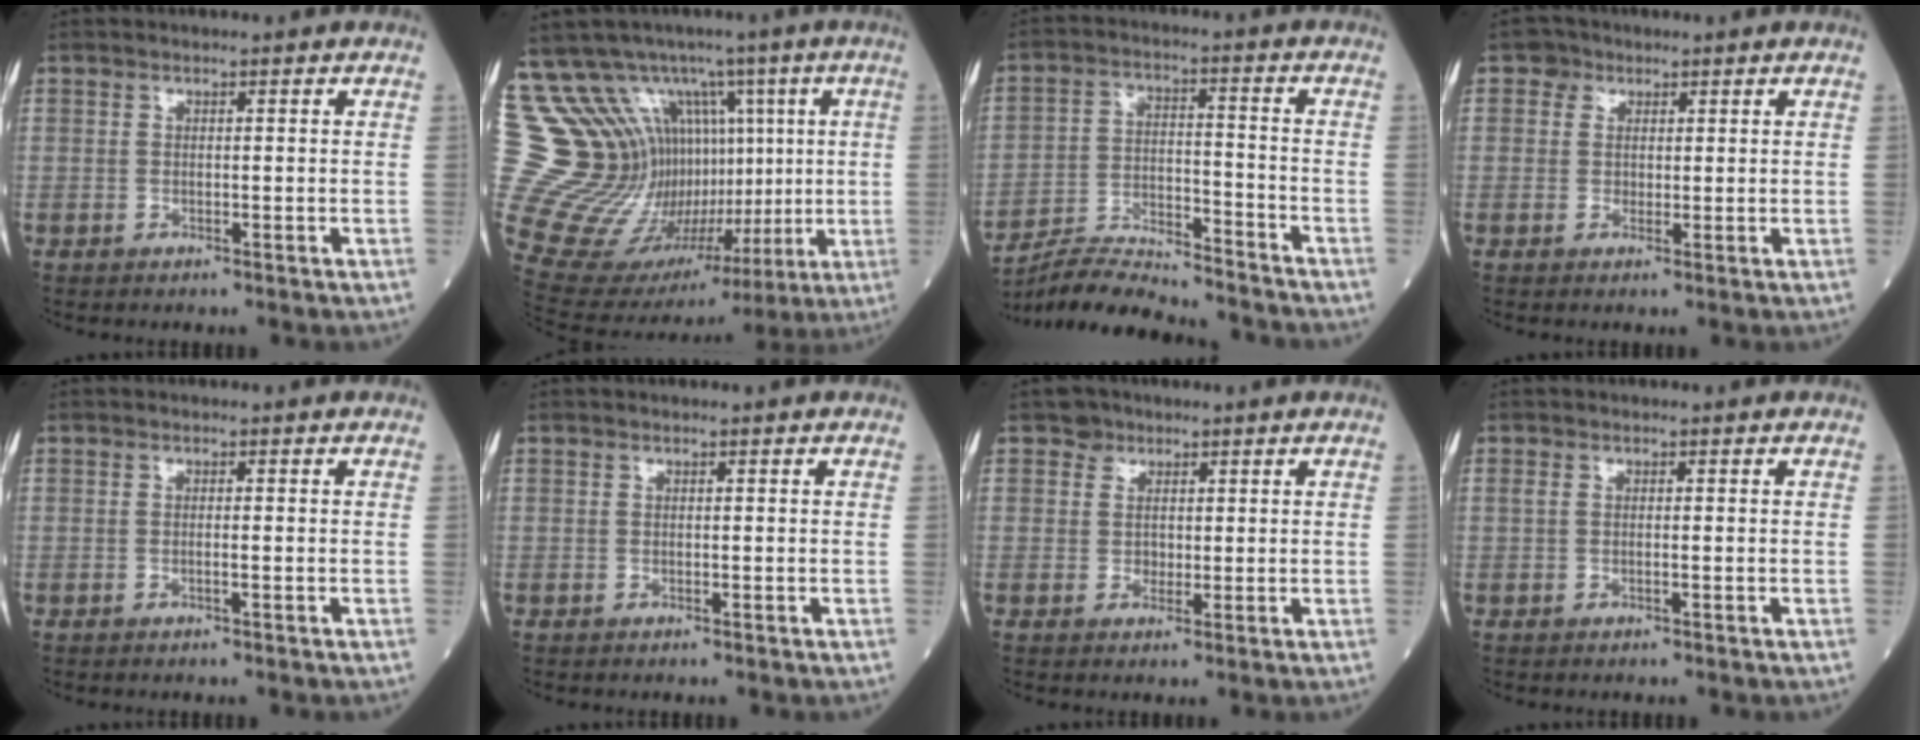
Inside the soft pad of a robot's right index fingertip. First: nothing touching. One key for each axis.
{"total": 22.9, "fx": 5.0, "fy": 18.0, "fz": 13.3, "tx": -0.258, "ty": 0.079, "tz": 0.127}
{"total": 14.0, "fx": -13.4, "fy": 1.0, "fz": 3.8, "tx": -0.069, "ty": 0.007, "tz": -0.220}
{"total": 2.6, "fx": 1.1, "fy": 2.3, "fz": 0.2, "tx": 0.005, "ty": -0.001, "tz": 0.011}
{"total": 0.8, "fx": -0.2, "fy": -0.1, "fz": 0.7, "tx": -0.016, "ty": 0.000, "tz": -0.003}
{"total": 0.0}
{"total": 3.1, "fx": 1.5, "fy": 2.7, "fz": 0.1, "tx": 0.003, "ty": -0.002, "tz": 0.020}
{"total": 1.0, "fx": 0.1, "fy": 0.3, "fz": 0.9, "tx": -0.027, "ty": 0.006, "tz": 0.004}